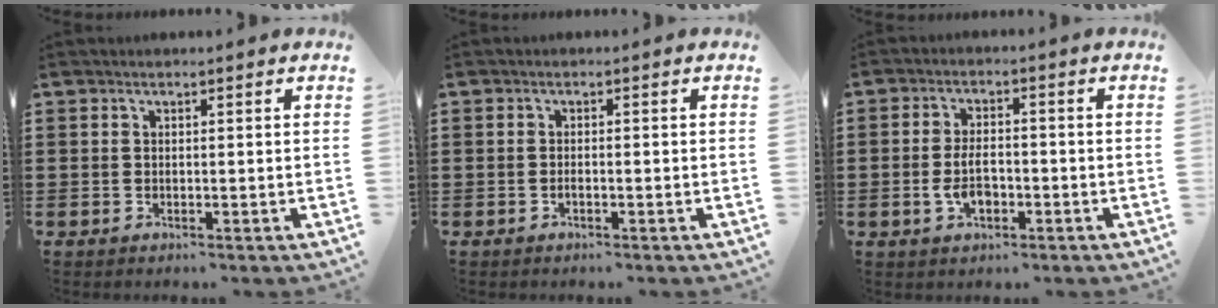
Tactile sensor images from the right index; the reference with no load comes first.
{"total": 0.8, "force": [-0.5, 0.0, 0.6], "torque": [-0.013, -0.004, -0.007]}
{"total": 5.0, "force": [-1.3, 2.5, 4.1], "torque": [-0.086, 0.003, -0.027]}